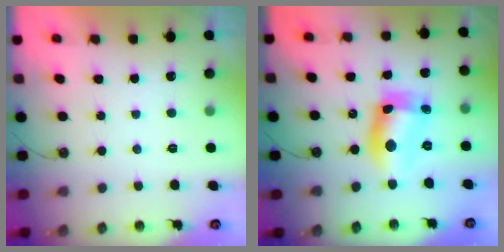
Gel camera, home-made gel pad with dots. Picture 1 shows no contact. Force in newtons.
{"total": 12.2, "press": 12.1, "slide": 1.3}